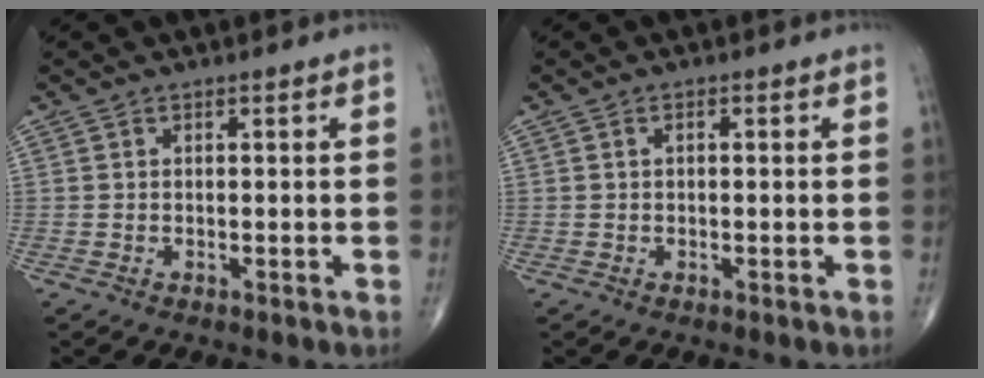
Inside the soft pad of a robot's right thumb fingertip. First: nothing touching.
{"total": 0.8, "force": [0.1, 0.4, 0.7], "torque": [-0.010, 0.002, 0.000]}